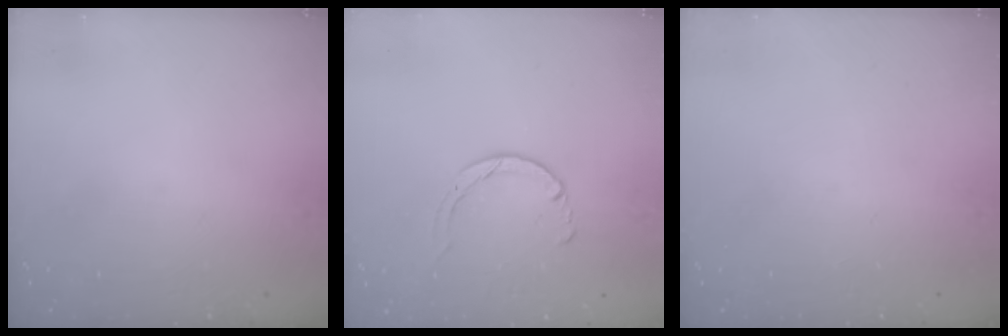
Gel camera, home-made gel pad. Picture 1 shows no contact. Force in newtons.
{"total": 2.9, "press": 2.8, "slide": 0.4}
{"total": 0.0}